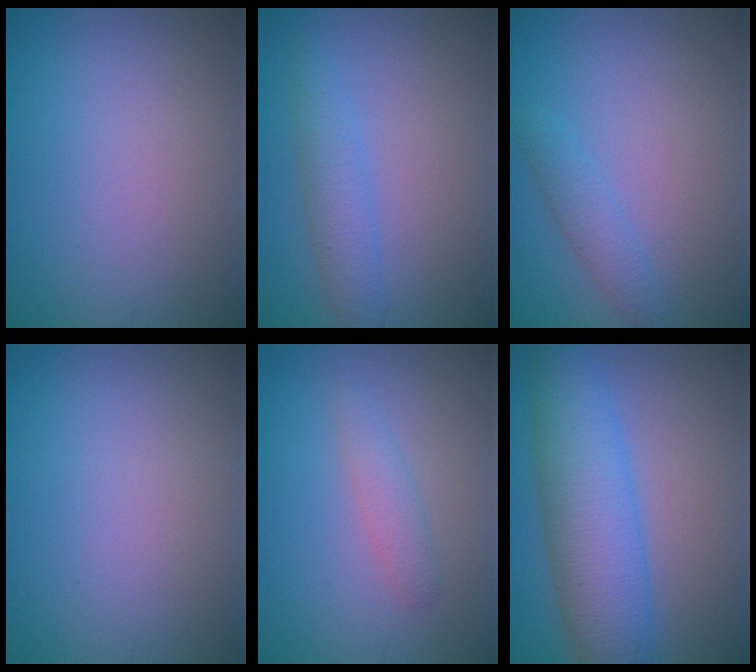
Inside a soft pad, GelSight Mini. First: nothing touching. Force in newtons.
{"total": 2.6, "press": 2.6, "slide": 0.2}
{"total": 1.9, "press": 1.9, "slide": 0.1}
{"total": 0.0}
{"total": 1.1, "press": 1.1, "slide": 0.1}
{"total": 7.8, "press": 7.8, "slide": 0.2}